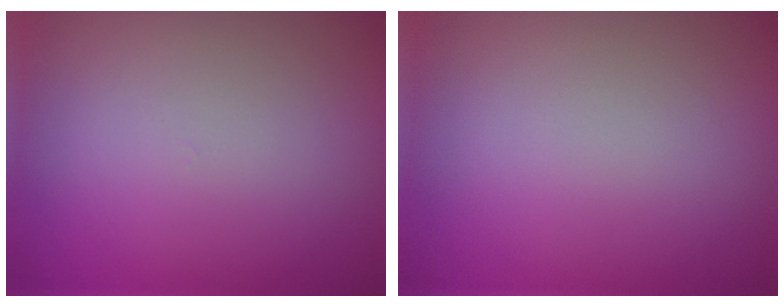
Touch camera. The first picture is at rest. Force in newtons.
{"total": 0.0}